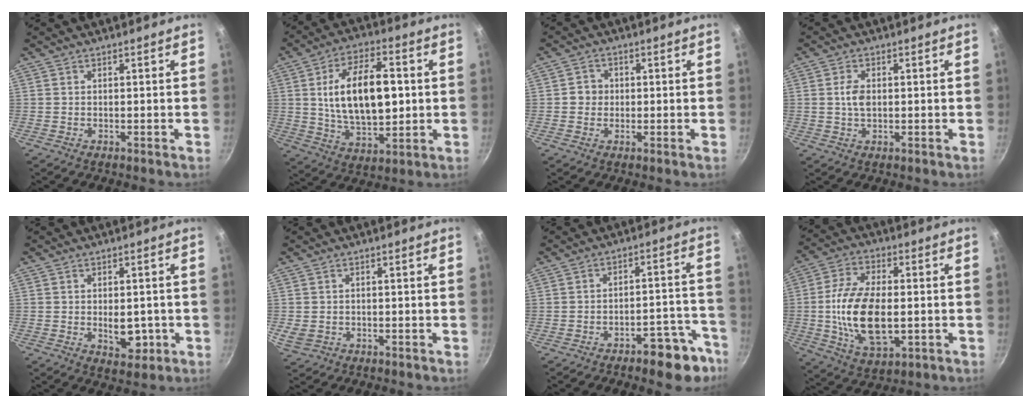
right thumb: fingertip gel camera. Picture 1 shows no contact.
{"total": 17.3, "force": [2.0, 9.0, 14.6], "torque": [-0.226, 0.000, 0.038]}
{"total": 3.2, "force": [0.0, 3.0, 1.1], "torque": [0.001, 0.007, -0.005]}
{"total": 3.5, "force": [0.3, 2.1, 2.8], "torque": [-0.053, 0.000, 0.005]}
{"total": 5.5, "force": [-0.9, 3.4, 4.2], "torque": [-0.034, 0.000, -0.004]}
{"total": 3.0, "force": [-0.6, 2.5, 1.6], "torque": [-0.036, 0.001, -0.004]}
{"total": 10.3, "force": [-6.9, 3.7, 6.6], "torque": [-0.064, 0.068, -0.093]}
{"total": 17.2, "force": [-1.5, 9.1, 14.5], "torque": [-0.266, 0.003, -0.021]}